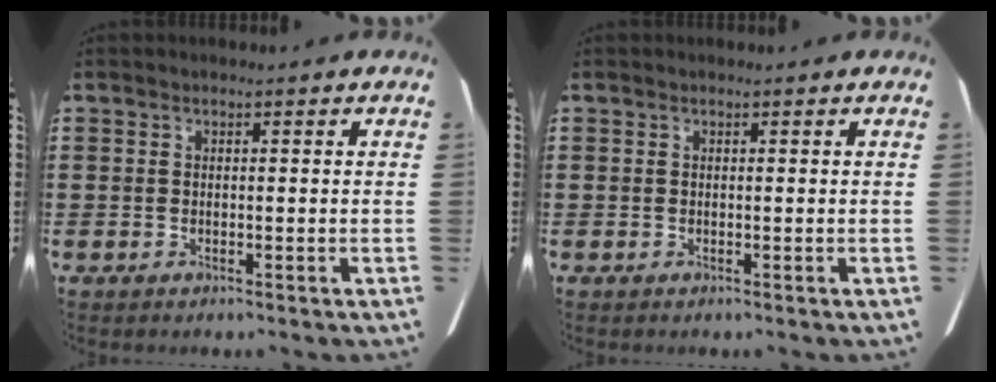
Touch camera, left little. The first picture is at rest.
{"total": 0.0}